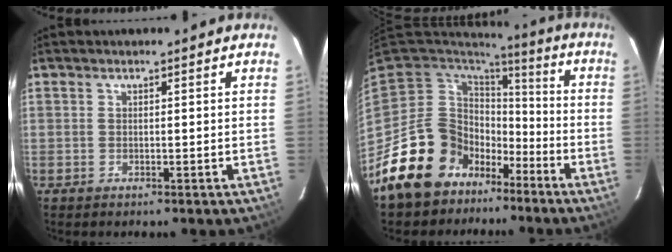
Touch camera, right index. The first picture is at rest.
{"total": 15.9, "force": [-10.4, 11.6, 2.9], "torque": [-0.087, 0.037, -0.166]}